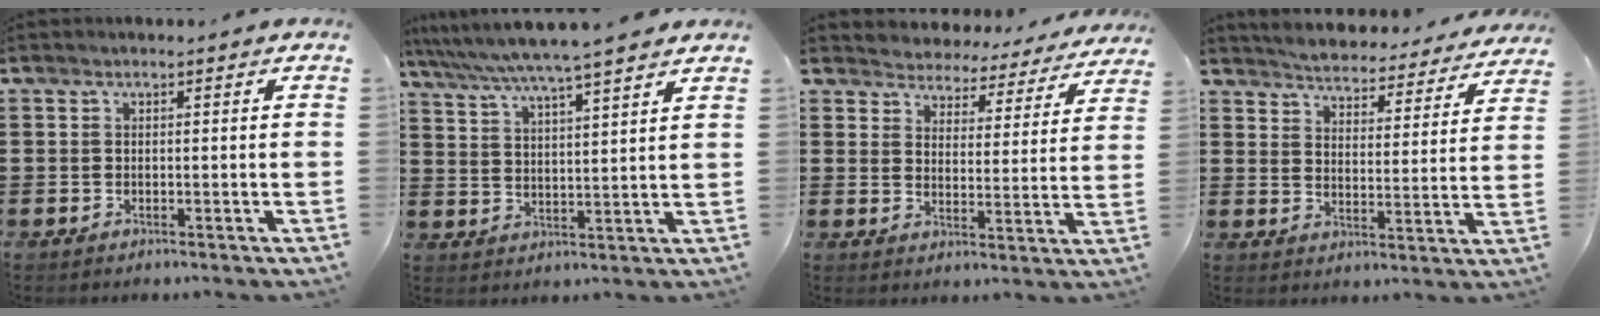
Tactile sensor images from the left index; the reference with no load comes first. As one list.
[{"total": 6.1, "force": [5.4, -0.8, 2.6], "torque": [-0.072, -0.033, 0.091]}, {"total": 4.5, "force": [4.5, 0.3, -0.6], "torque": [-0.017, -0.037, 0.075]}, {"total": 4.3, "force": [4.3, -0.1, 0.2], "torque": [-0.030, -0.039, 0.069]}]